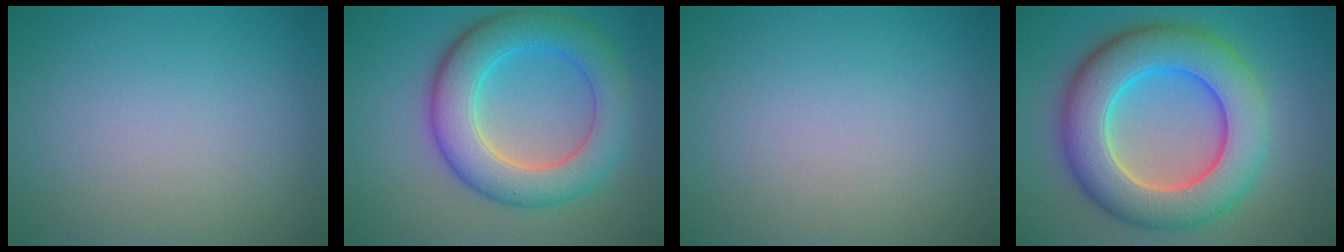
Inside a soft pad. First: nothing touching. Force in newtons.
{"total": 7.6, "press": 7.6, "slide": 0.2}
{"total": 0.0}
{"total": 10.5, "press": 10.5, "slide": 0.3}